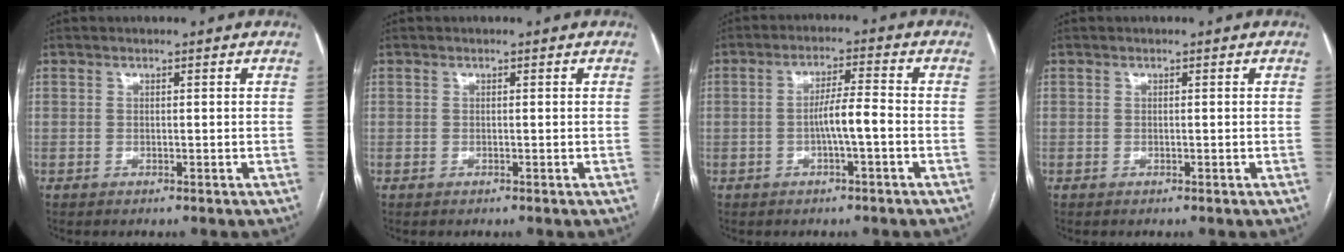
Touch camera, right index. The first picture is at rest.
{"total": 0.0}
{"total": 4.8, "force": [-1.3, 0.1, 4.6], "torque": [-0.083, 0.009, -0.022]}
{"total": 0.0}